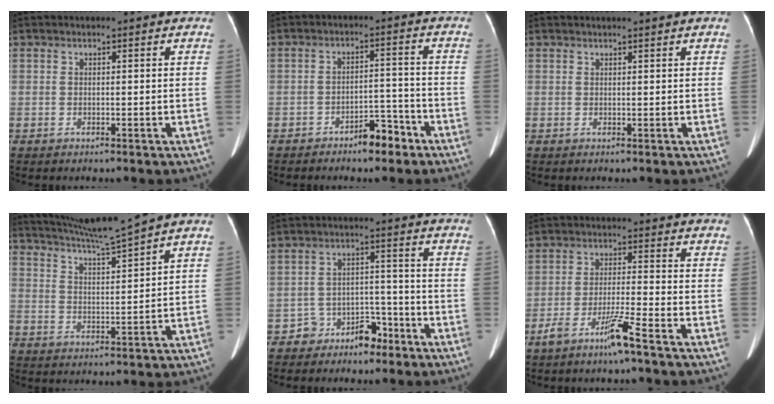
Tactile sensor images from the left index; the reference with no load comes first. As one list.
[{"total": 5.1, "force": [-3.8, 1.9, 2.7], "torque": [-0.035, 0.015, -0.058]}, {"total": 1.3, "force": [1.2, -0.3, 0.5], "torque": [-0.011, 0.003, 0.021]}, {"total": 8.4, "force": [7.5, -2.6, 2.6], "torque": [-0.059, -0.017, 0.140]}, {"total": 5.3, "force": [-4.0, 3.1, 1.3], "torque": [-0.011, 0.022, -0.062]}, {"total": 6.0, "force": [-4.1, -0.6, 4.3], "torque": [-0.086, -0.009, -0.082]}]